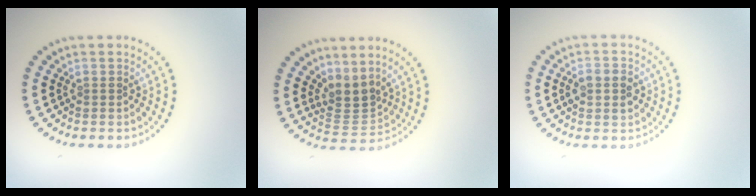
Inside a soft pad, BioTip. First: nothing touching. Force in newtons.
{"total": 2.8, "press": 2.1, "slide": 2.0}
{"total": 2.8, "press": 2.8, "slide": 0.0}